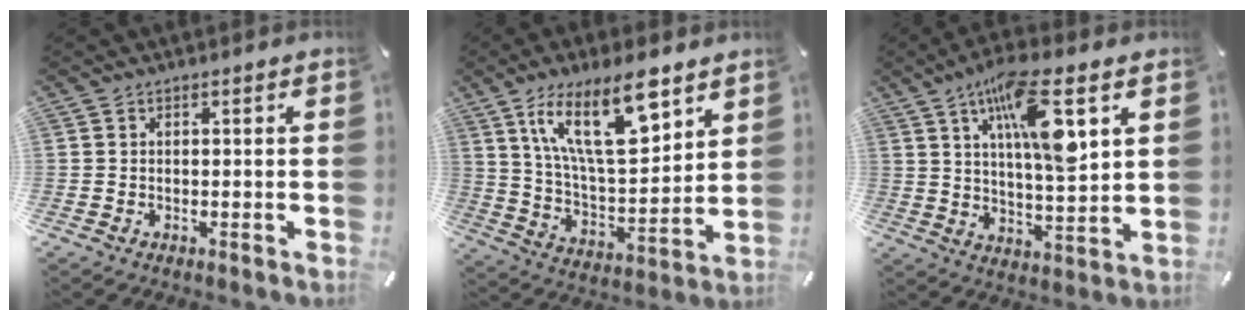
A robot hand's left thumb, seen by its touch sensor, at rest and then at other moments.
{"total": 19.8, "force": [11.2, 7.6, 14.5], "torque": [-0.266, -0.043, 0.181]}
{"total": 15.6, "force": [6.7, 4.9, 13.2], "torque": [-0.225, -0.011, 0.105]}